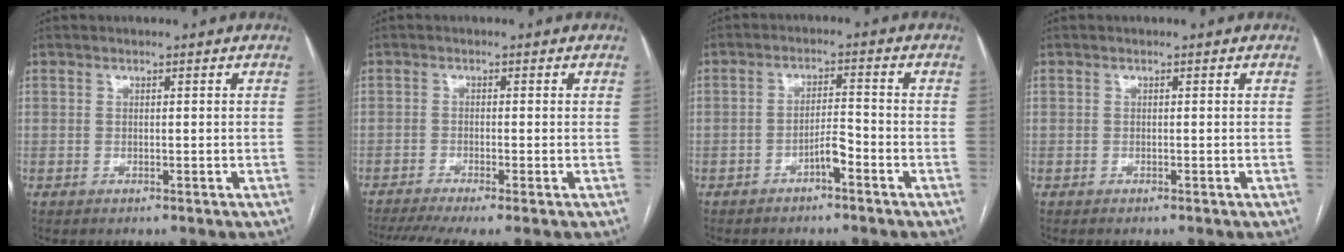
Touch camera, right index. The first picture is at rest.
{"total": 7.2, "force": [-5.2, 0.4, 5.0], "torque": [-0.082, -0.007, -0.086]}
{"total": 3.3, "force": [-2.1, 0.6, 2.5], "torque": [-0.040, 0.007, -0.036]}
{"total": 0.0}